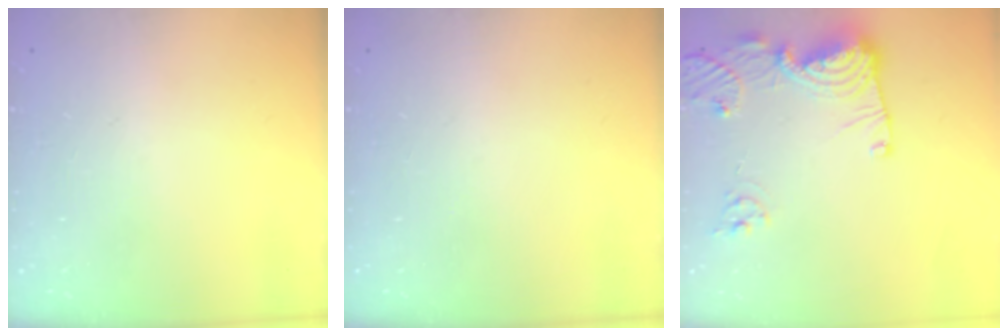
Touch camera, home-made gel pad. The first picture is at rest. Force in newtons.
{"total": 0.0}
{"total": 15.3, "press": 15.2, "slide": 1.7}